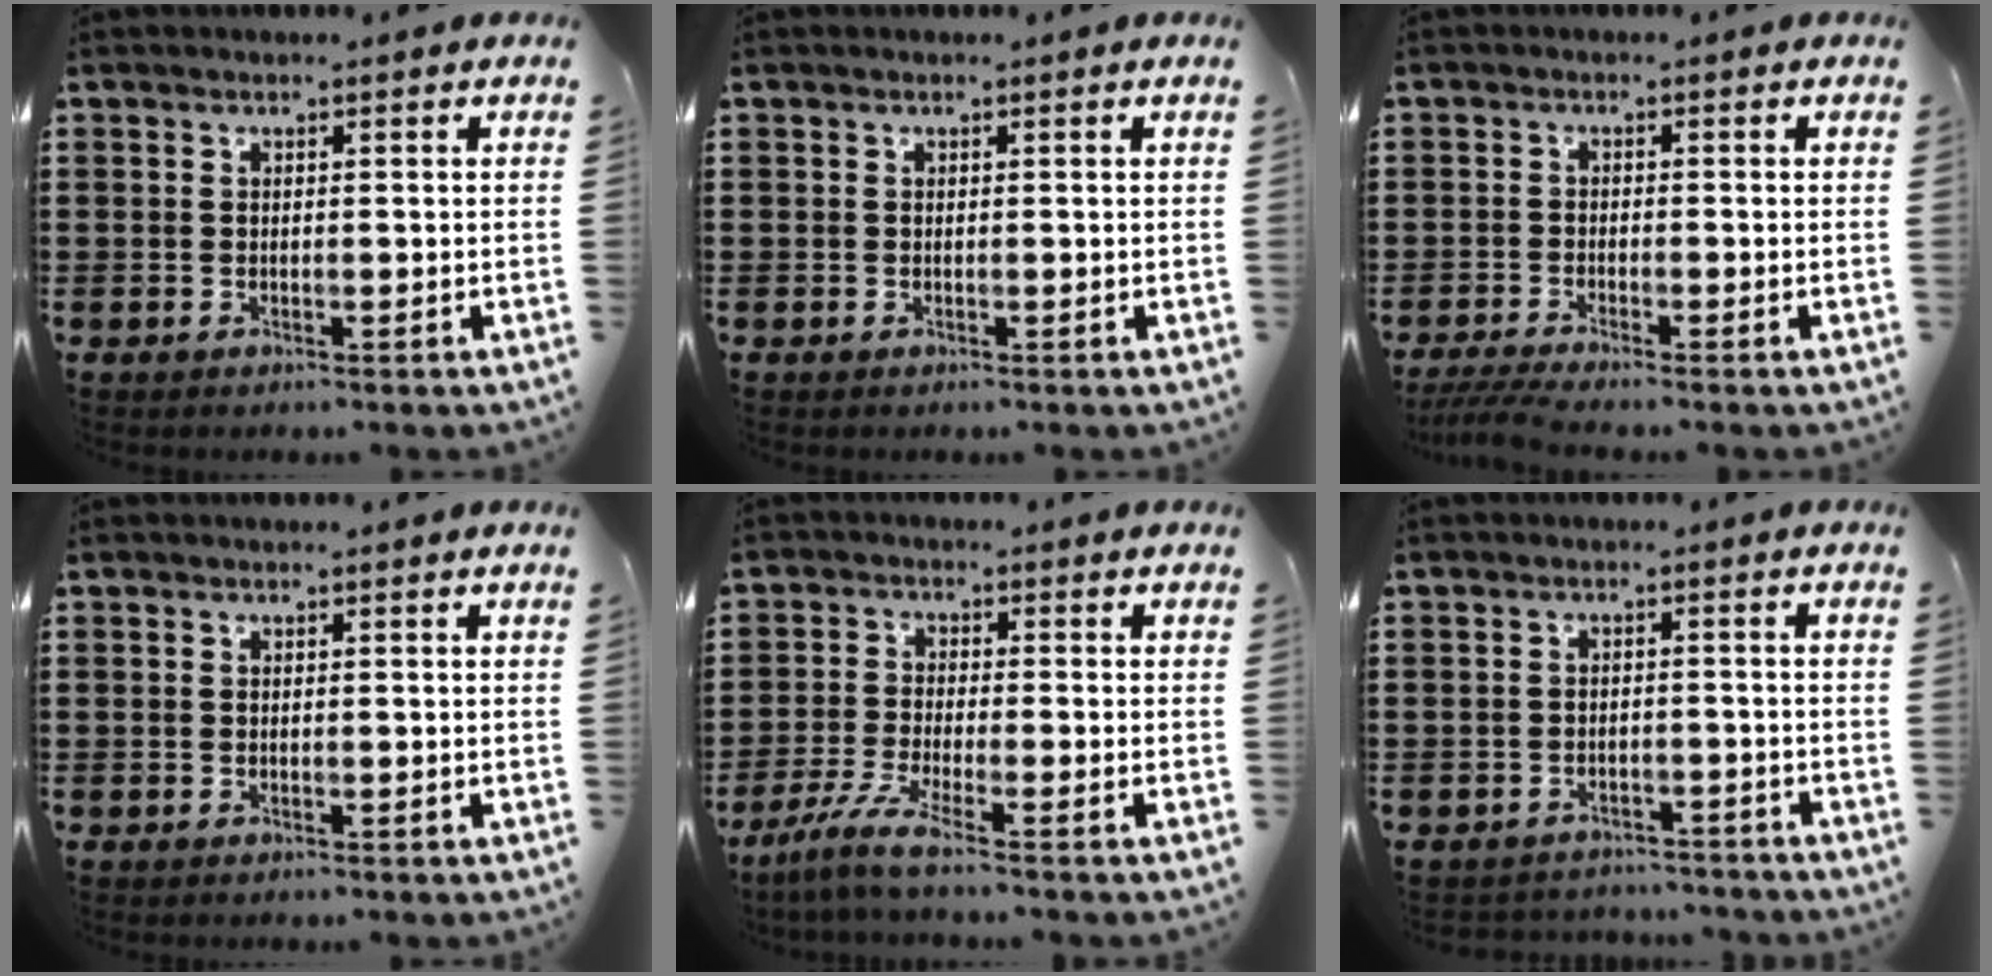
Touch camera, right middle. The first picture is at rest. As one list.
[{"total": 0.0}, {"total": 2.5, "force": [-2.1, -0.2, 1.4], "torque": [-0.032, -0.006, -0.041]}, {"total": 0.0}, {"total": 4.4, "force": [-3.2, 0.0, 3.0], "torque": [-0.081, -0.019, -0.067]}, {"total": 2.4, "force": [-2.3, 0.3, -0.1], "torque": [-0.007, -0.003, -0.051]}]